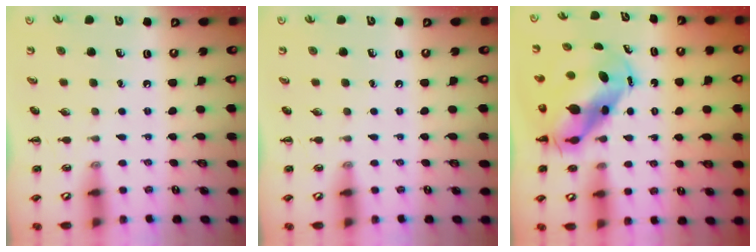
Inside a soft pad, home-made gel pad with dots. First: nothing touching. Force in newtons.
{"total": 0.0}
{"total": 9.2, "press": 8.9, "slide": 2.2}